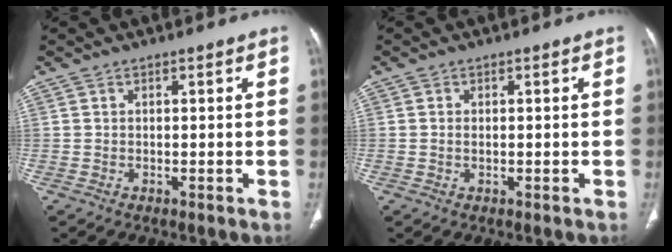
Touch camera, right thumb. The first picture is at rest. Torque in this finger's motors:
{"motor_torque": [-0.07, 0.14, 0.04, 0.41, -0.08]}